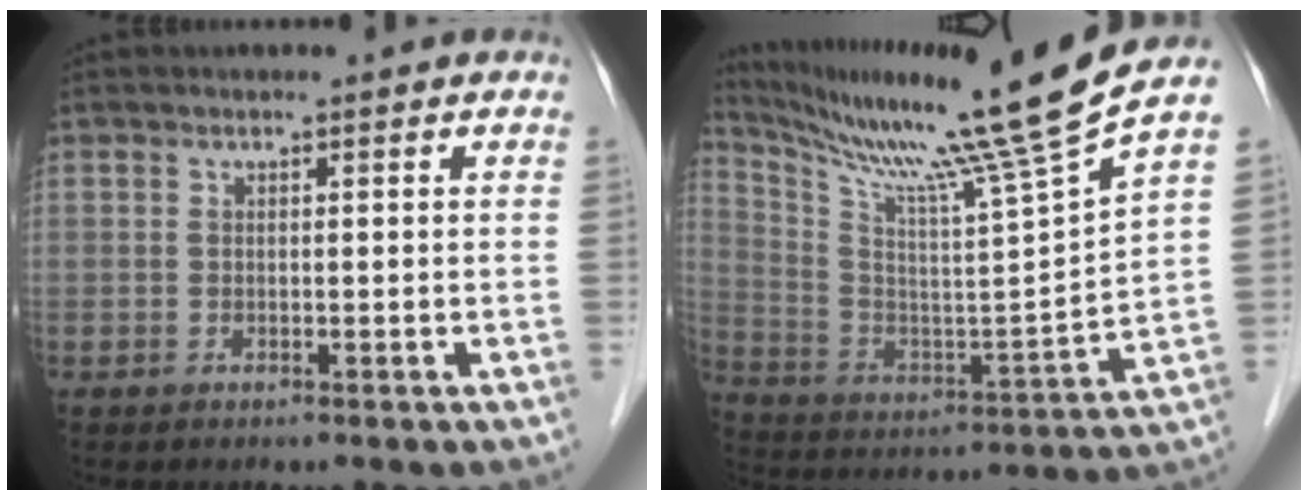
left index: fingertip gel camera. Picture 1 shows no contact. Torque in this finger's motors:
{"motor_torque": [0.16, -0.90, 0.14, 0.12]}